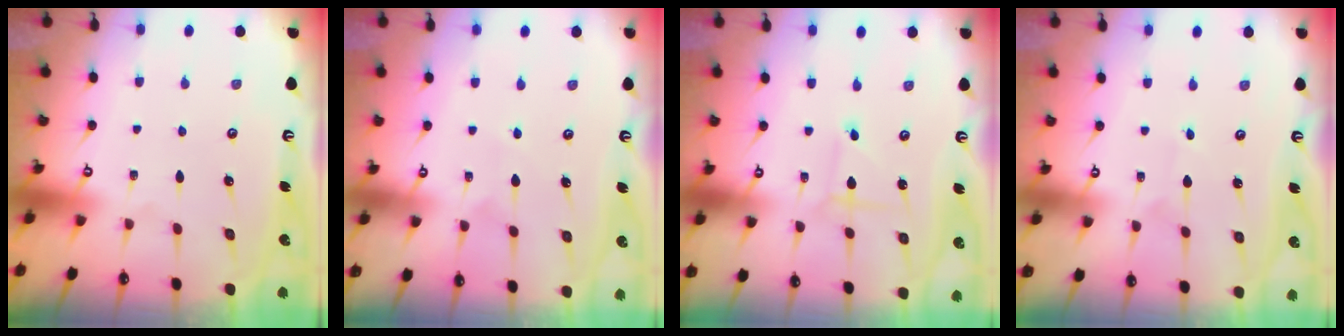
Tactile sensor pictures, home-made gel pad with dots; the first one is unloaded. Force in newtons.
{"total": 4.6, "press": 4.5, "slide": 0.9}
{"total": 1.3, "press": 1.3, "slide": 0.1}
{"total": 1.5, "press": 1.4, "slide": 0.1}